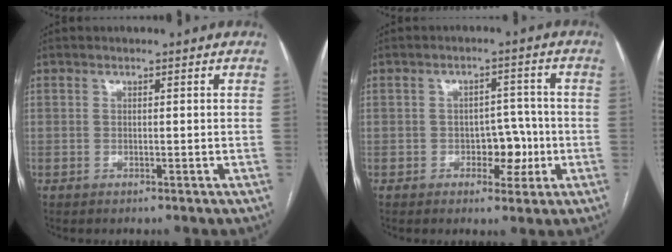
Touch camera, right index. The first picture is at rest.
{"total": 5.2, "force": [-1.5, 3.3, 3.8], "torque": [-0.046, 0.015, -0.017]}